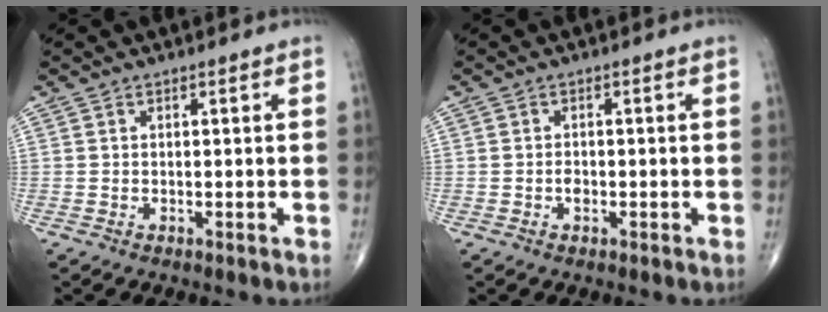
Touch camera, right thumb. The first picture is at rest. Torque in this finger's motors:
{"motor_torque": [0.99, 0.36, 0.03, -0.15, -0.03]}